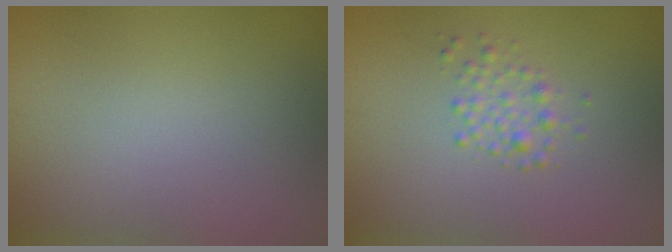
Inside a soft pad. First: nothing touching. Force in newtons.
{"total": 1.6, "press": 1.6, "slide": 0.0}